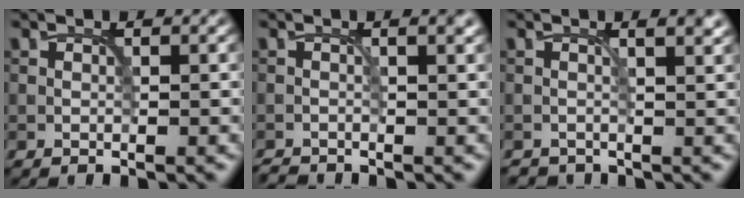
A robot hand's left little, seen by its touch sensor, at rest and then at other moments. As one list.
[{"total": 1.5, "force": [-0.8, 0.4, 1.2], "torque": [-0.018, -0.006, -0.018]}, {"total": 1.3, "force": [0.0, 0.7, 1.1], "torque": [-0.009, -0.004, 0.002]}]